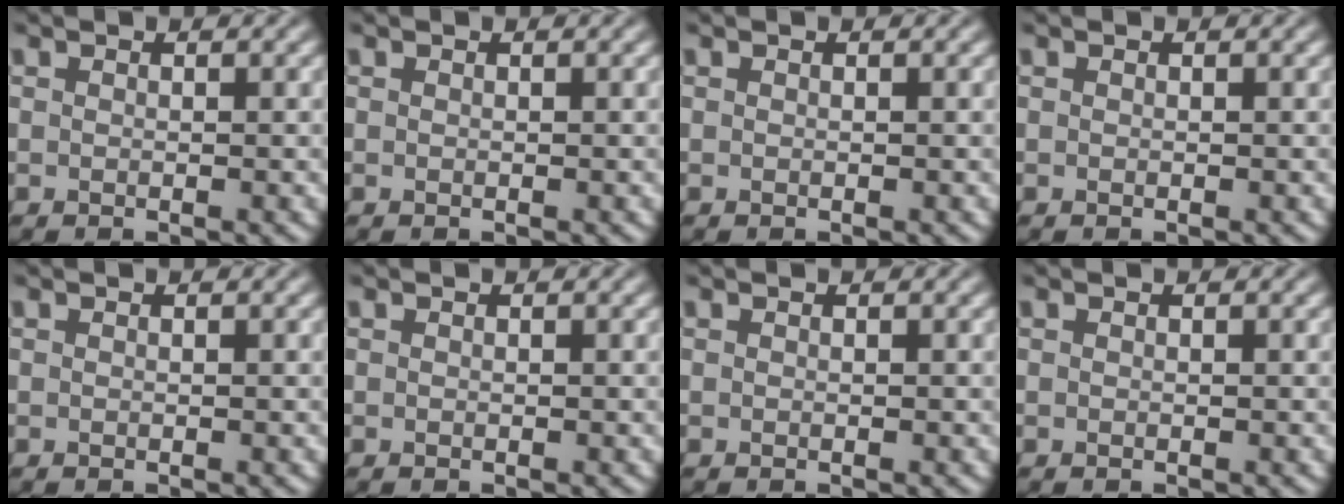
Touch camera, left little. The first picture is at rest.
{"total": 0.0}
{"total": 0.0}
{"total": 0.0}
{"total": 0.0}
{"total": 0.0}
{"total": 0.0}
{"total": 0.0}